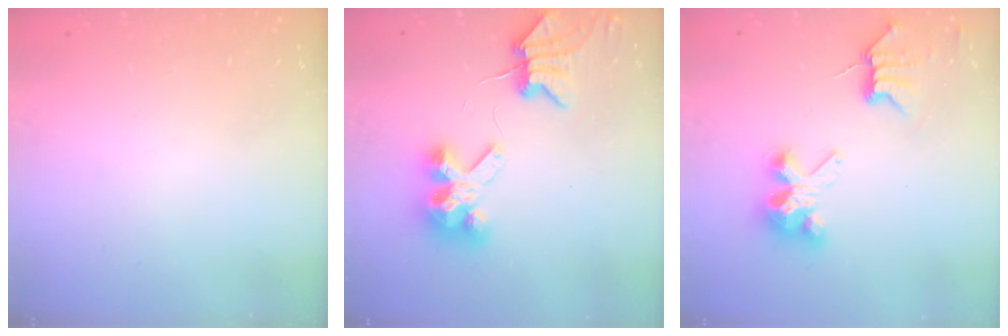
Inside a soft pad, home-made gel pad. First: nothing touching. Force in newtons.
{"total": 7.1, "press": 7.0, "slide": 0.9}
{"total": 6.1, "press": 6.1, "slide": 0.2}